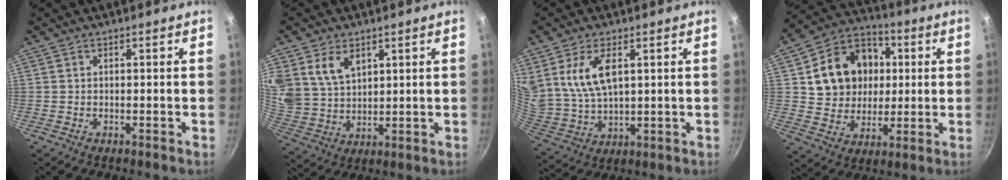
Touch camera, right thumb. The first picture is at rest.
{"total": 10.6, "force": [5.2, 7.2, 5.8], "torque": [-0.100, -0.026, 0.111]}
{"total": 11.3, "force": [4.1, 6.1, 8.6], "torque": [-0.158, -0.027, 0.093]}
{"total": 17.1, "force": [3.0, 14.2, 9.0], "torque": [-0.124, 0.016, 0.054]}